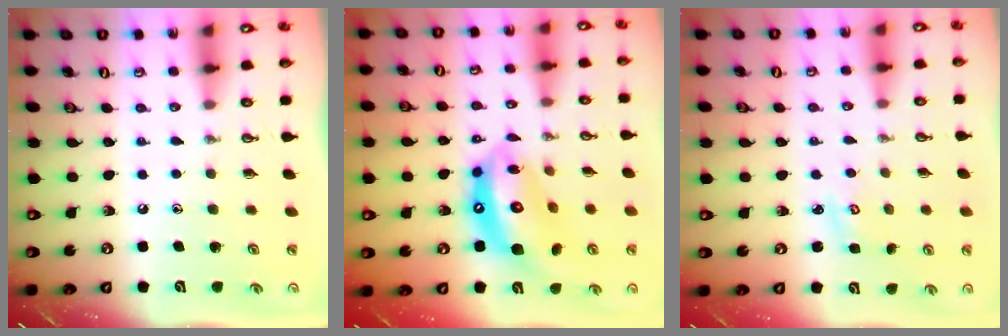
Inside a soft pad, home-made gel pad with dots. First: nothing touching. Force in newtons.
{"total": 16.3, "press": 16.2, "slide": 1.9}
{"total": 2.7, "press": 2.7, "slide": 0.3}